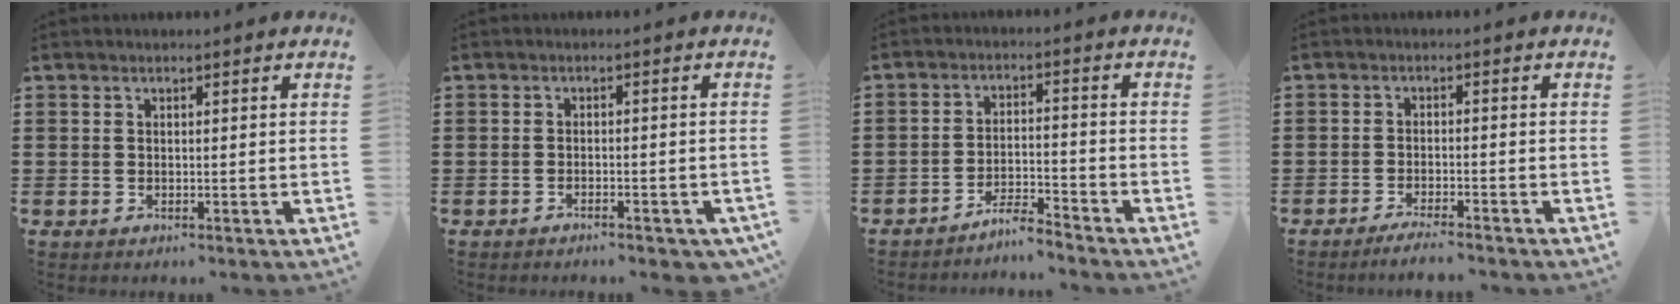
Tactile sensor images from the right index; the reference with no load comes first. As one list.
[{"total": 1.7, "force": [-1.5, 0.2, 0.7], "torque": [-0.015, 0.002, -0.030]}, {"total": 4.1, "force": [-4.0, 0.0, 1.0], "torque": [-0.027, 0.004, -0.082]}, {"total": 2.4, "force": [-2.2, -0.2, 0.9], "torque": [-0.016, 0.000, -0.043]}]